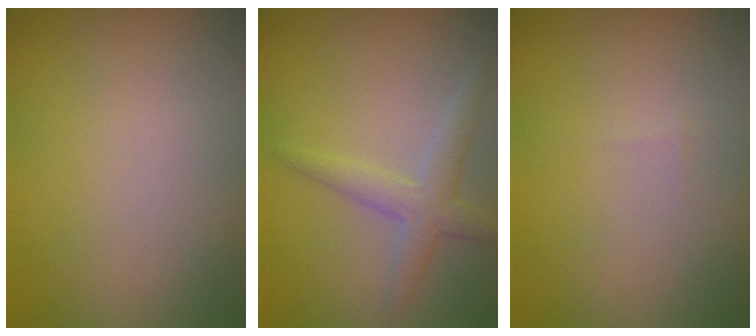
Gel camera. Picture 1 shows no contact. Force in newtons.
{"total": 2.7, "press": 2.7, "slide": 0.2}
{"total": 0.0}